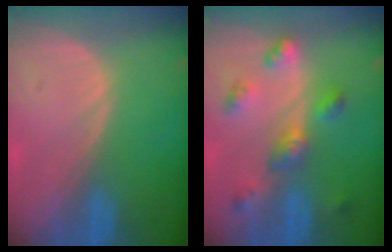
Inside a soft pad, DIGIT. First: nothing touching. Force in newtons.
{"total": 6.5, "press": 5.9, "slide": 2.7}